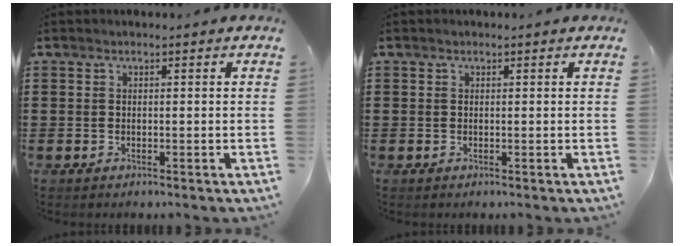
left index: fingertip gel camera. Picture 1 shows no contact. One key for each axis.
{"total": 0.0}